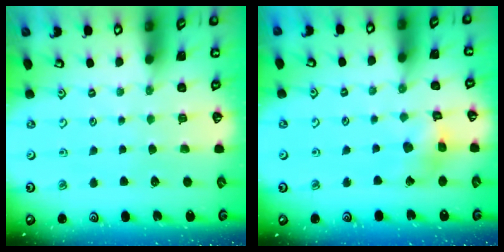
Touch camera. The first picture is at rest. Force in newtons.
{"total": 7.6, "press": 7.5, "slide": 0.7}